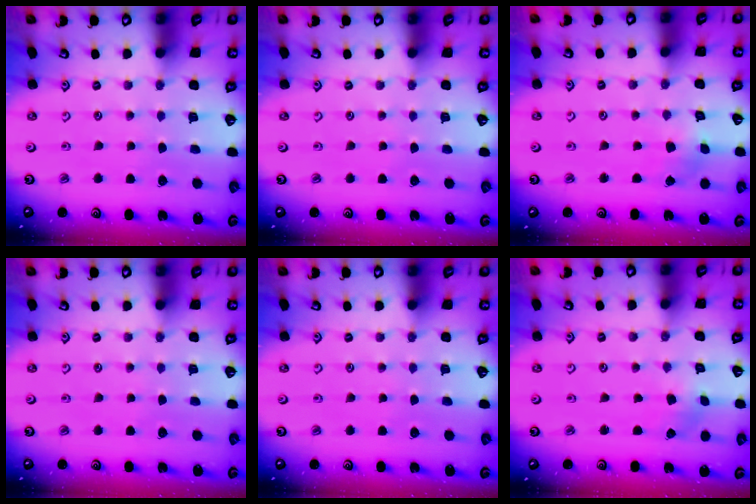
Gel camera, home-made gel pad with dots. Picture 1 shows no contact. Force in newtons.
{"total": 0.0}
{"total": 2.6, "press": 2.6, "slide": 0.3}
{"total": 0.0}
{"total": 0.0}
{"total": 0.5, "press": 0.5, "slide": 0.1}